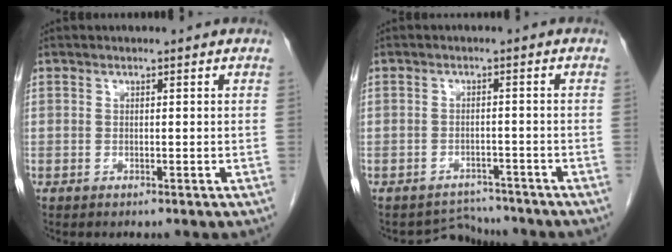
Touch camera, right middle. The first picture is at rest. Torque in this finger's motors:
{"motor_torque": [-0.63, -0.42, -0.29, -0.10]}